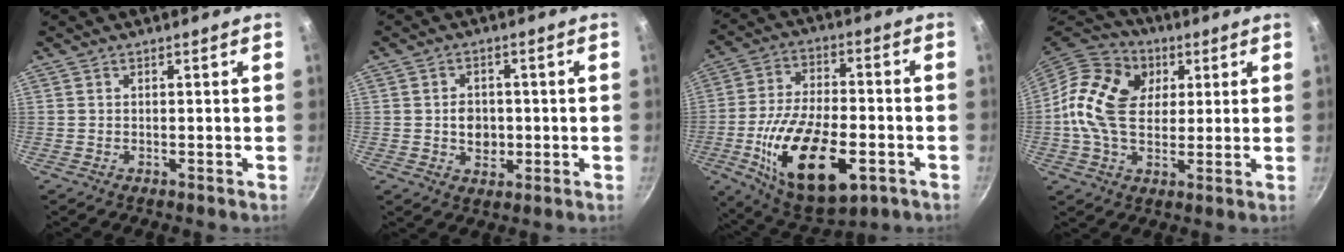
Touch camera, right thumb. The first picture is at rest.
{"total": 5.1, "force": [-0.3, 4.1, 3.0], "torque": [-0.027, 0.002, -0.005]}
{"total": 22.2, "force": [-7.0, 11.0, 17.9], "torque": [-0.306, 0.015, -0.109]}
{"total": 16.3, "force": [3.2, 11.7, 10.8], "torque": [-0.179, 0.008, 0.037]}